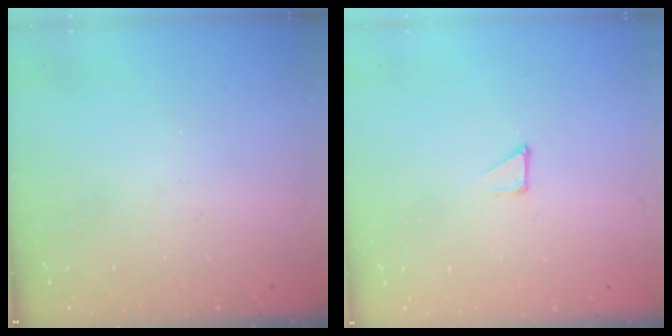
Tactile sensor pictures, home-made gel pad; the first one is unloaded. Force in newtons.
{"total": 1.2, "press": 1.2, "slide": 0.0}